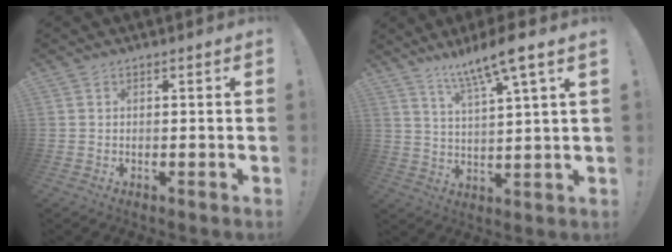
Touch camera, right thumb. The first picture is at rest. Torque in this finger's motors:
{"motor_torque": [-0.07, 0.12, 0.69, 0.91, 0.11]}